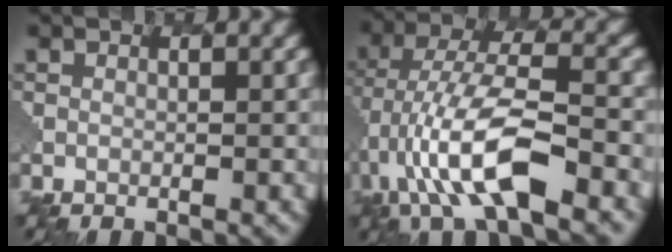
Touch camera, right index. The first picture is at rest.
{"total": 6.9, "force": [-3.4, 1.3, 5.9], "torque": [-0.142, 0.031, -0.094]}